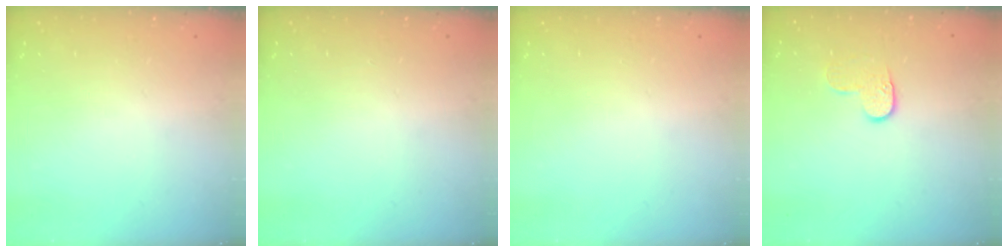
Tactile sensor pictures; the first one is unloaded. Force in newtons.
{"total": 0.0}
{"total": 0.0}
{"total": 5.4, "press": 5.4, "slide": 0.3}